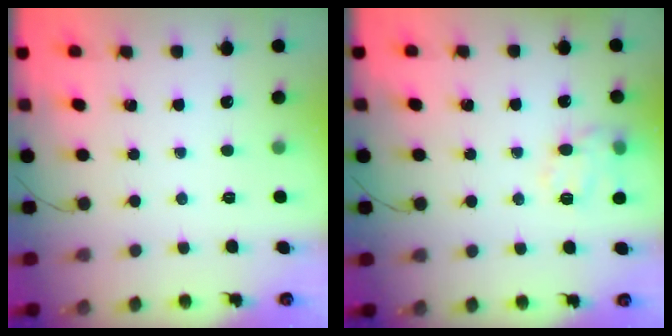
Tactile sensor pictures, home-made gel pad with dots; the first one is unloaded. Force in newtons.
{"total": 12.3, "press": 12.2, "slide": 1.5}